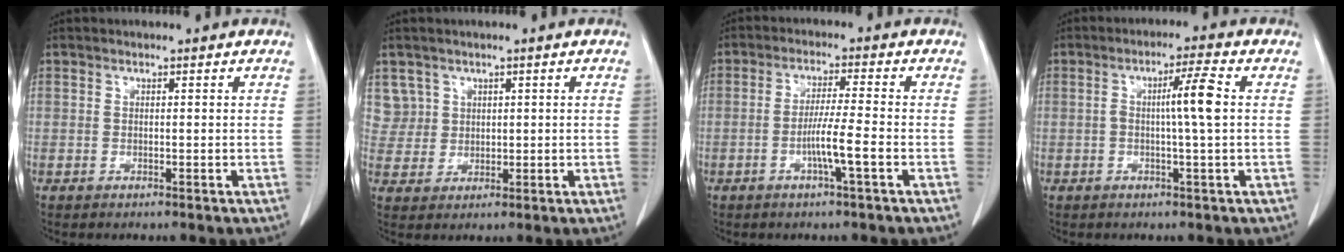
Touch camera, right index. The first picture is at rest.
{"total": 4.3, "force": [2.1, 3.8, -0.4], "torque": [0.020, 0.008, 0.043]}
{"total": 5.4, "force": [-1.9, -0.6, 5.1], "torque": [-0.094, -0.004, -0.038]}
{"total": 5.4, "force": [0.3, -0.5, 5.4], "torque": [-0.095, 0.006, 0.003]}